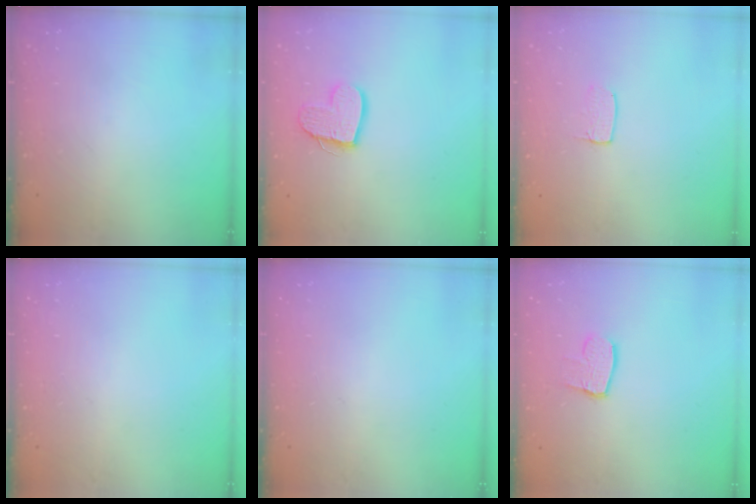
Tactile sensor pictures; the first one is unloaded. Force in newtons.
{"total": 11.8, "press": 11.7, "slide": 1.2}
{"total": 4.2, "press": 4.2, "slide": 0.3}
{"total": 0.0}
{"total": 0.0}
{"total": 8.3, "press": 8.3, "slide": 0.7}